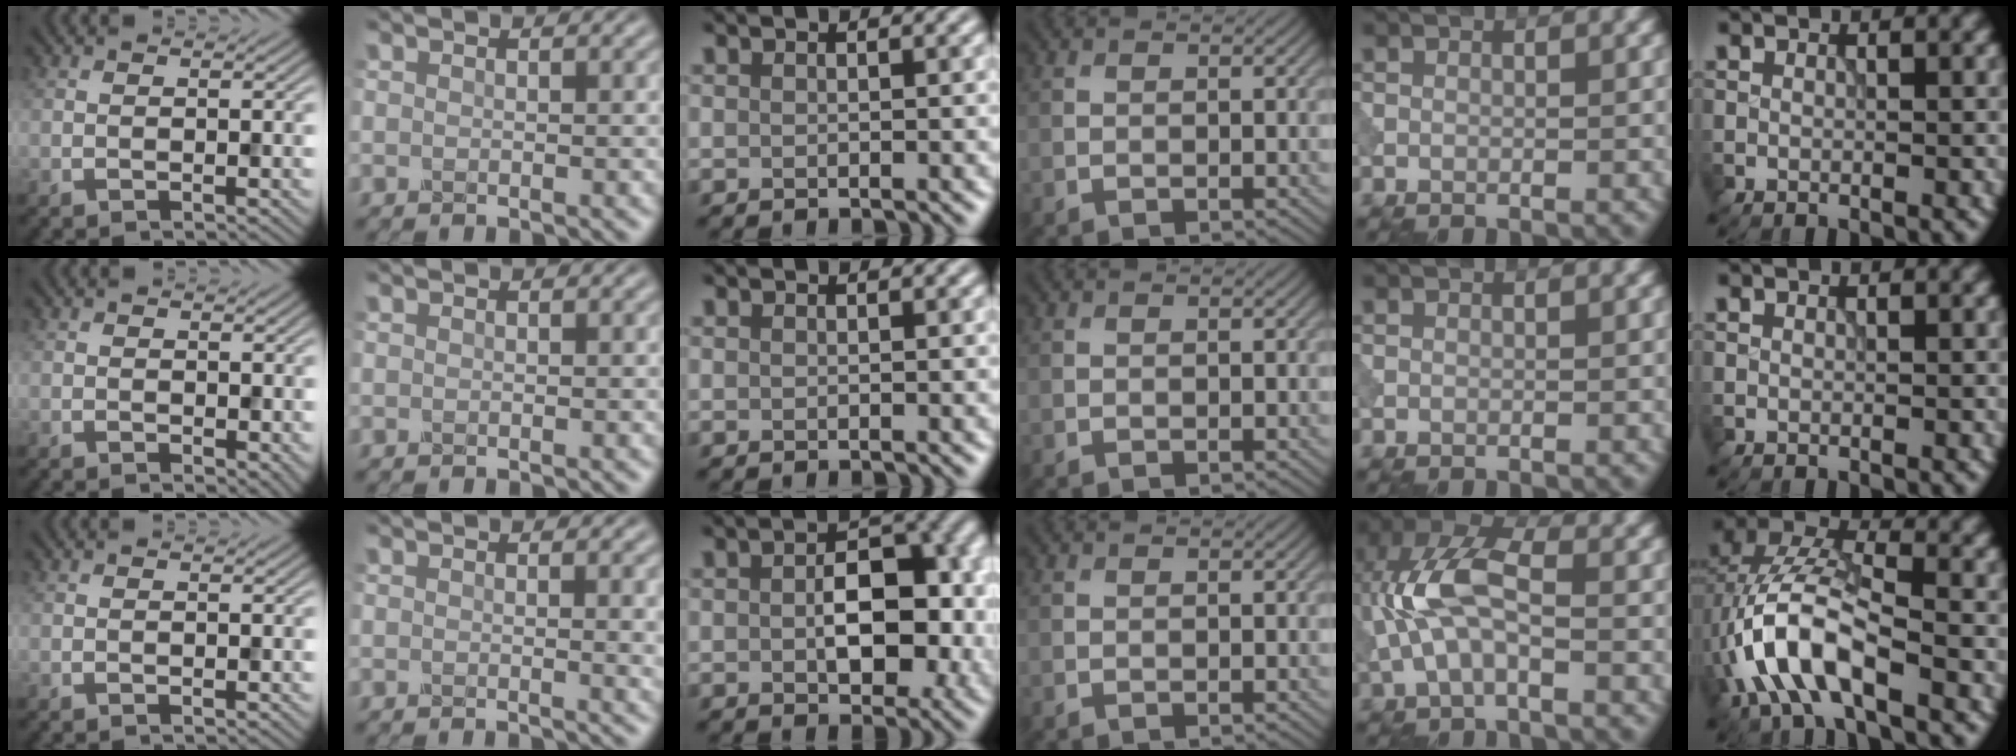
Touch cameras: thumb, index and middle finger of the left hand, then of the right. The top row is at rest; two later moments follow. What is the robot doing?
{"motion": "dispense", "object": "dispenser bottle"}